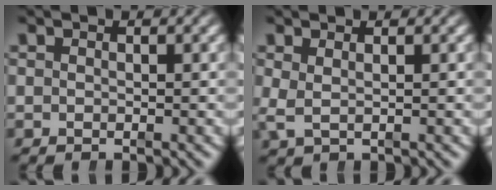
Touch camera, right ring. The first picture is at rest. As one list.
[{"total": 1.4, "force": [0.5, 0.5, 1.2], "torque": [-0.031, -0.012, 0.019]}]